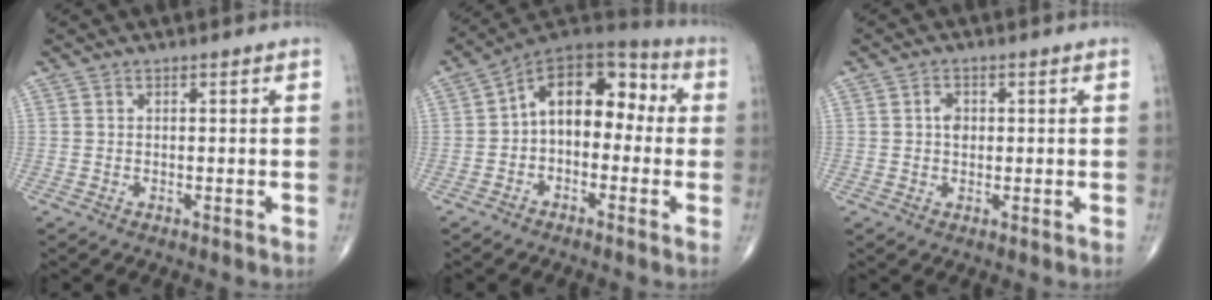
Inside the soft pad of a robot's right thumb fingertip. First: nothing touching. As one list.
[{"total": 13.5, "force": [0.1, 8.6, 10.3], "torque": [-0.114, 0.052, -0.017]}, {"total": 2.4, "force": [0.3, 1.7, 1.6], "torque": [-0.019, 0.003, 0.003]}]